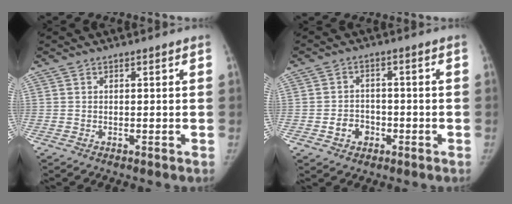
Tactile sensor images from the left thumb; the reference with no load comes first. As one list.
[{"total": 4.7, "force": [-2.0, 4.0, 1.6], "torque": [-0.005, 0.020, -0.032]}]